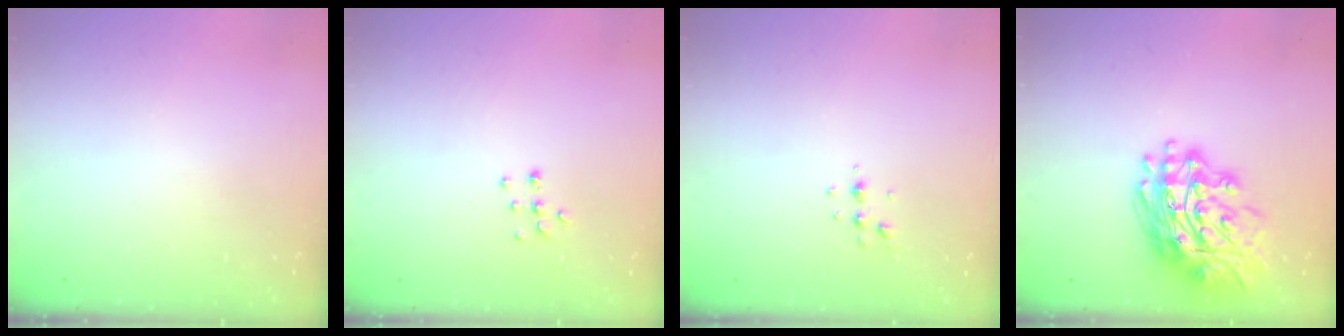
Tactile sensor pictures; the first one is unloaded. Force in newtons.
{"total": 5.8, "press": 5.8, "slide": 0.4}
{"total": 3.8, "press": 3.6, "slide": 1.3}
{"total": 17.2, "press": 17.1, "slide": 1.9}